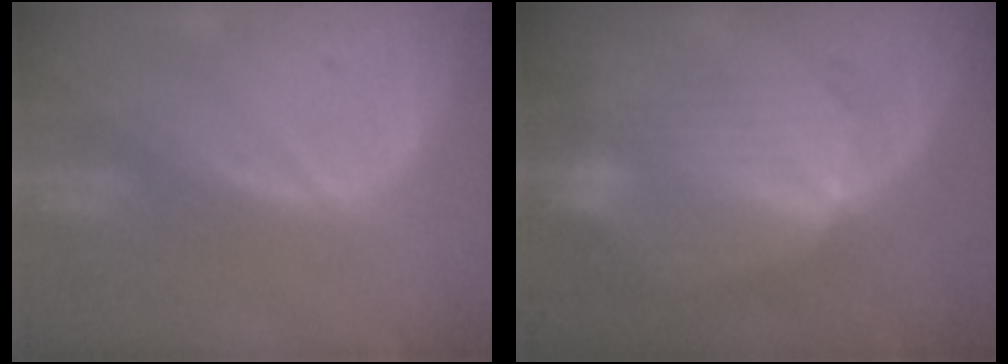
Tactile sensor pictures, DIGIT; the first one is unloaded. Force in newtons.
{"total": 7.1, "press": 6.9, "slide": 1.3}